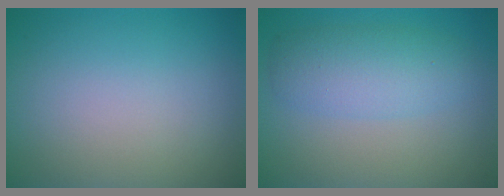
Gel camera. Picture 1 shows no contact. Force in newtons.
{"total": 4.1, "press": 4.1, "slide": 0.2}